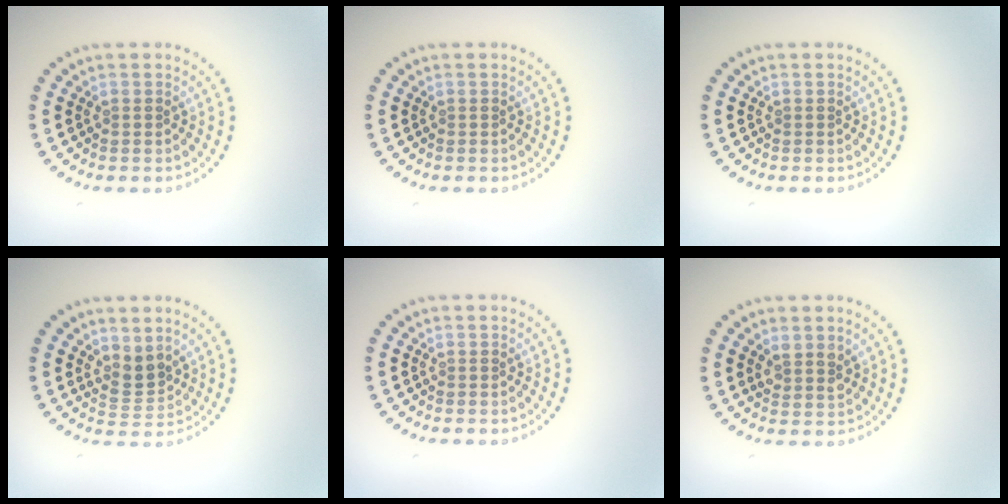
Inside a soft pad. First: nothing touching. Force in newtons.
{"total": 0.0}
{"total": 0.0}
{"total": 2.3, "press": 1.7, "slide": 1.6}
{"total": 0.0}
{"total": 1.7, "press": 1.5, "slide": 0.8}